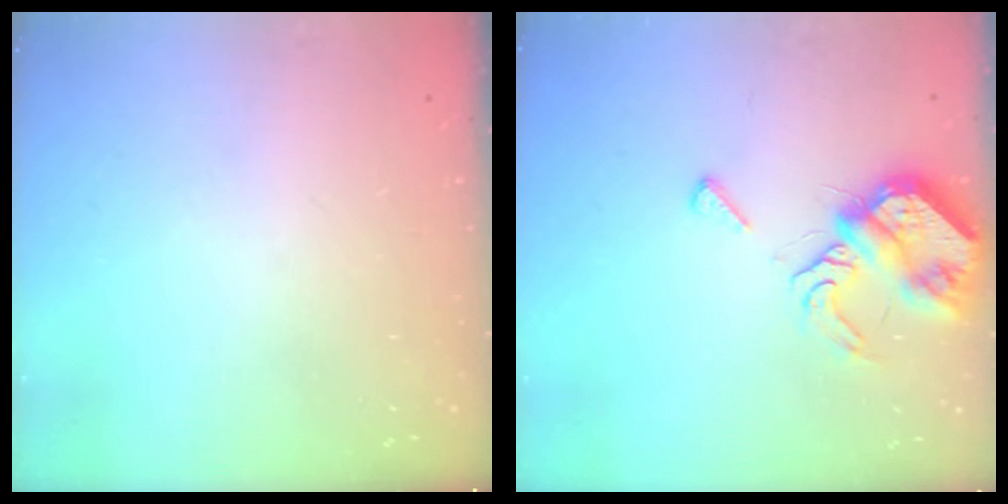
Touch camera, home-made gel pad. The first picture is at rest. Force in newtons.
{"total": 8.0, "press": 7.9, "slide": 0.8}